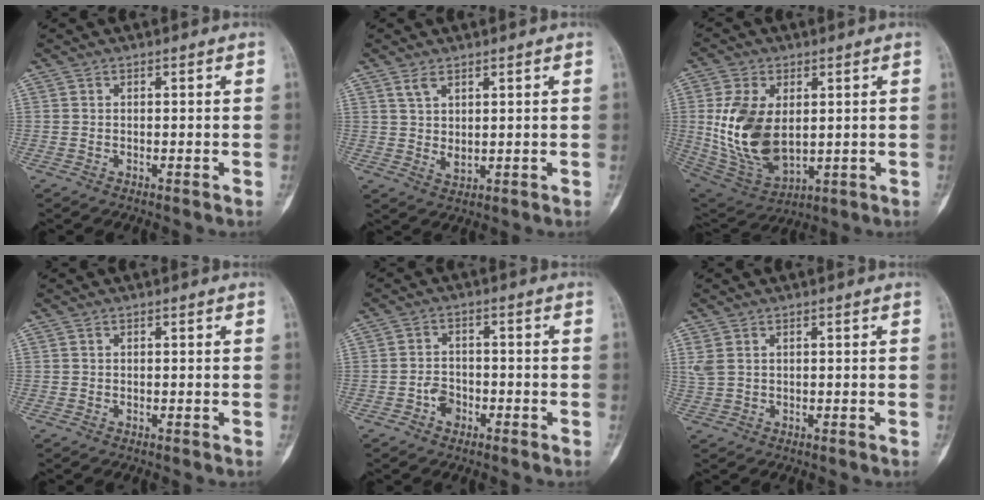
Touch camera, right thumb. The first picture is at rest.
{"total": 3.6, "force": [1.8, 1.7, 2.7], "torque": [-0.054, -0.014, 0.043]}
{"total": 16.3, "force": [1.6, 9.8, 13.0], "torque": [-0.242, -0.014, 0.052]}
{"total": 0.0}
{"total": 3.3, "force": [-1.7, 2.5, 1.5], "torque": [-0.012, 0.017, -0.030]}
{"total": 2.4, "force": [1.1, 1.4, 1.7], "torque": [-0.048, 0.006, 0.033]}